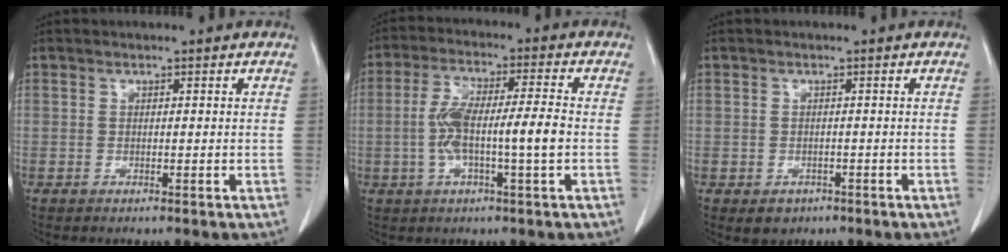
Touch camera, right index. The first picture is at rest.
{"total": 9.4, "force": [-1.4, 0.7, 9.2], "torque": [-0.181, 0.016, -0.028]}
{"total": 2.4, "force": [-1.2, 1.9, 0.7], "torque": [-0.003, 0.004, -0.009]}